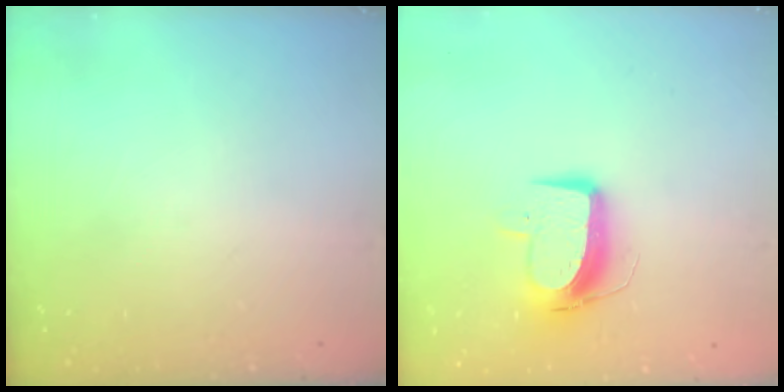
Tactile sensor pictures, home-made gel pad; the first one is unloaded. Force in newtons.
{"total": 11.1, "press": 11.0, "slide": 1.2}